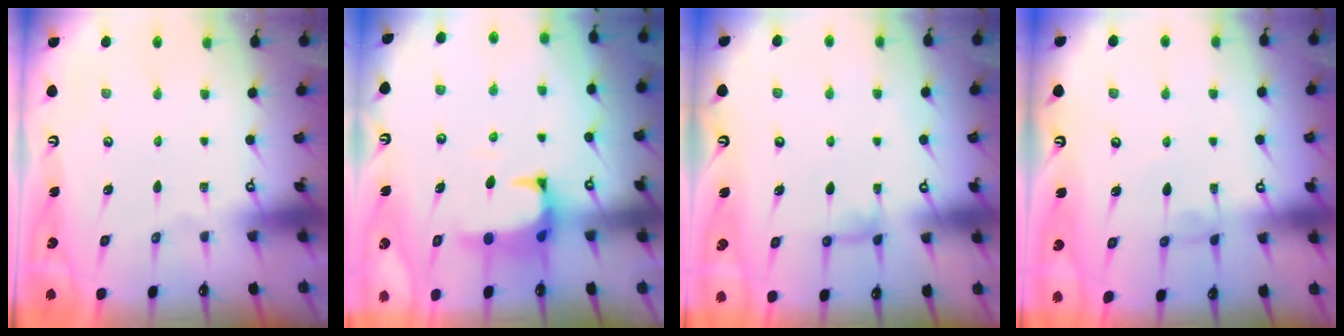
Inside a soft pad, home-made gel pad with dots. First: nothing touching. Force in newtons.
{"total": 1.3, "press": 0.8, "slide": 1.0}
{"total": 2.3, "press": 2.3, "slide": 0.0}
{"total": 0.8, "press": 0.7, "slide": 0.5}